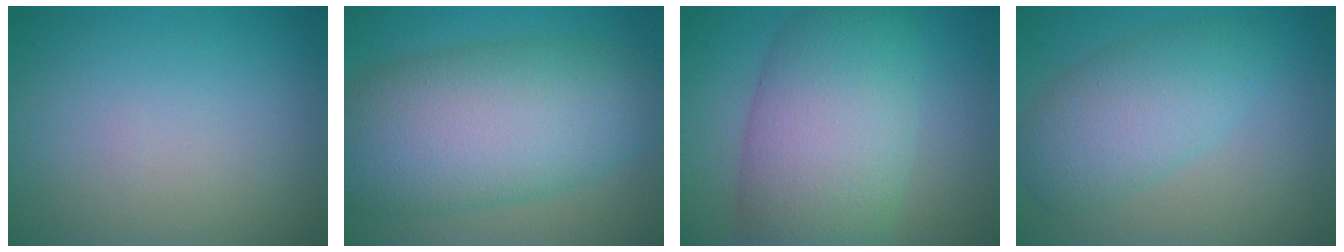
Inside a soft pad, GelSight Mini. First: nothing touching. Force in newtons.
{"total": 12.0, "press": 12.0, "slide": 0.4}
{"total": 10.4, "press": 10.4, "slide": 0.3}
{"total": 5.4, "press": 5.4, "slide": 0.1}